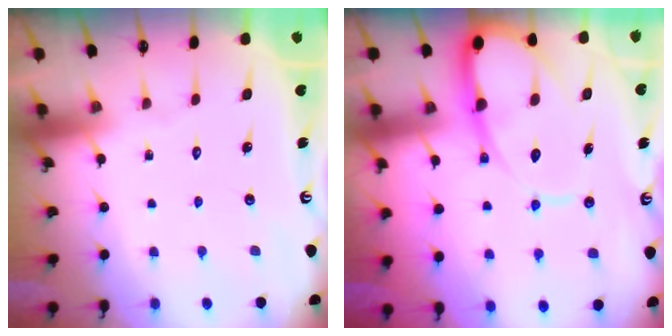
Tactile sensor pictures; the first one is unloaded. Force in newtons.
{"total": 12.3, "press": 12.3, "slide": 1.3}